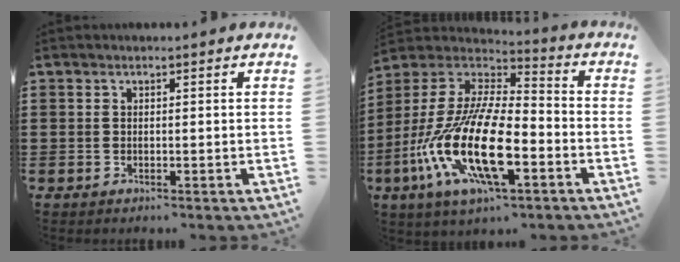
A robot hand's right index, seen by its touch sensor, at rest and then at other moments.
{"total": 18.5, "force": [-7.5, 6.9, 15.4], "torque": [-0.354, -0.005, -0.143]}